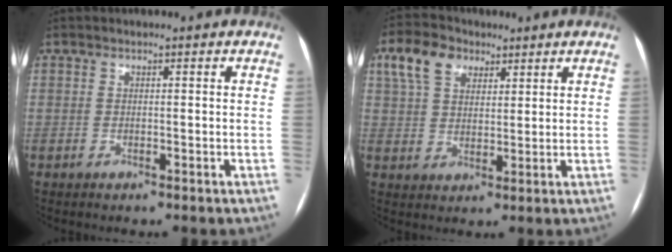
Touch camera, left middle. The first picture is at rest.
{"total": 7.7, "force": [4.1, 5.0, 4.2], "torque": [-0.091, 0.030, 0.079]}